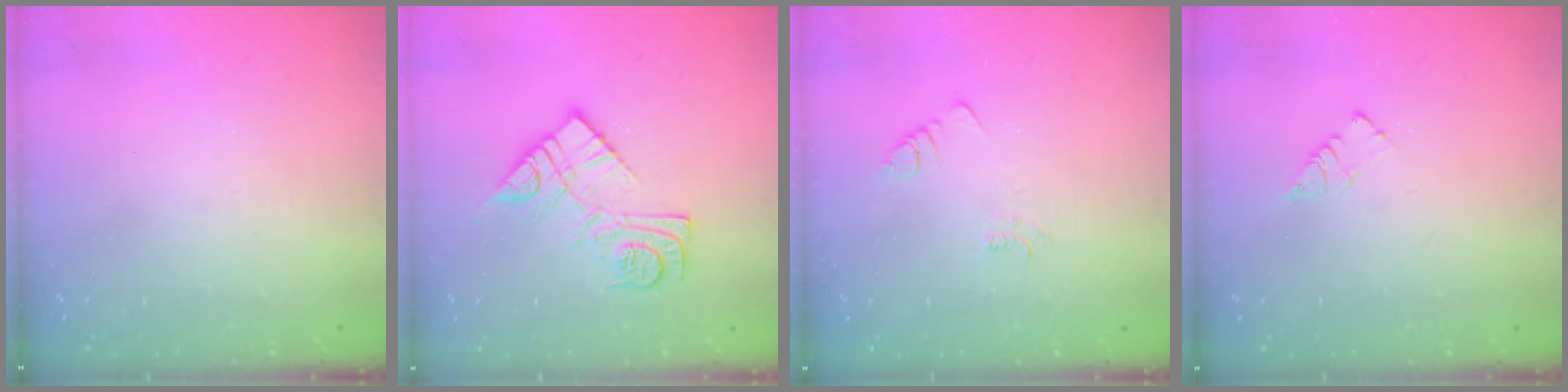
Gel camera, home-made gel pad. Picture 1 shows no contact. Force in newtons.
{"total": 12.0, "press": 12.0, "slide": 0.9}
{"total": 1.9, "press": 1.9, "slide": 0.3}
{"total": 2.9, "press": 2.9, "slide": 0.4}